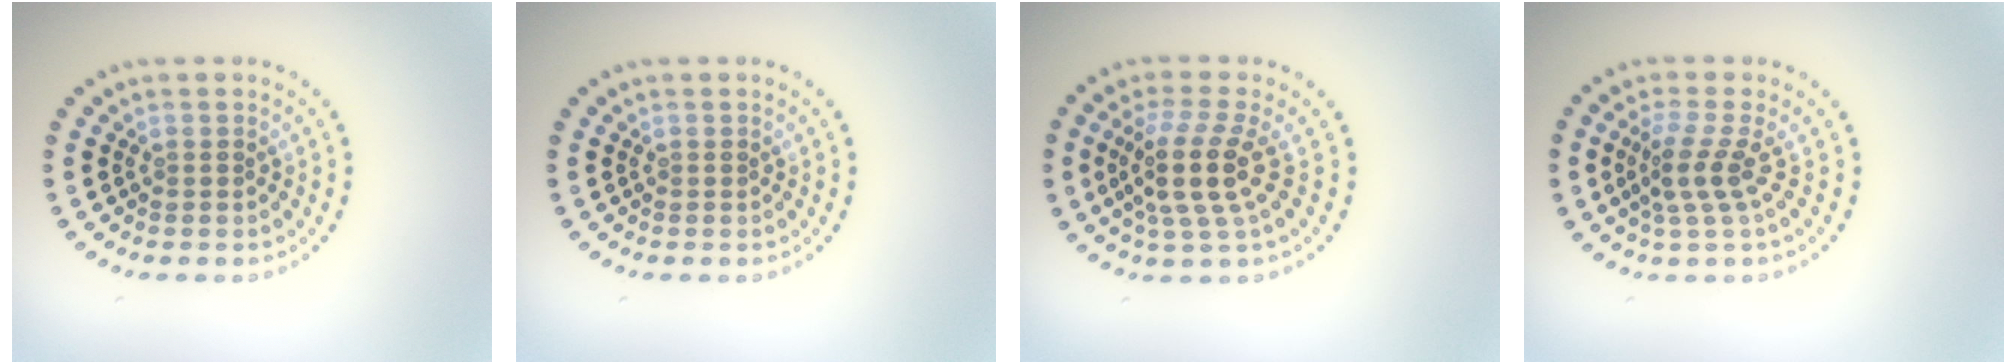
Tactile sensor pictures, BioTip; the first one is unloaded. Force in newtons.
{"total": 0.0}
{"total": 4.3, "press": 3.3, "slide": 2.7}
{"total": 2.7, "press": 1.9, "slide": 1.9}